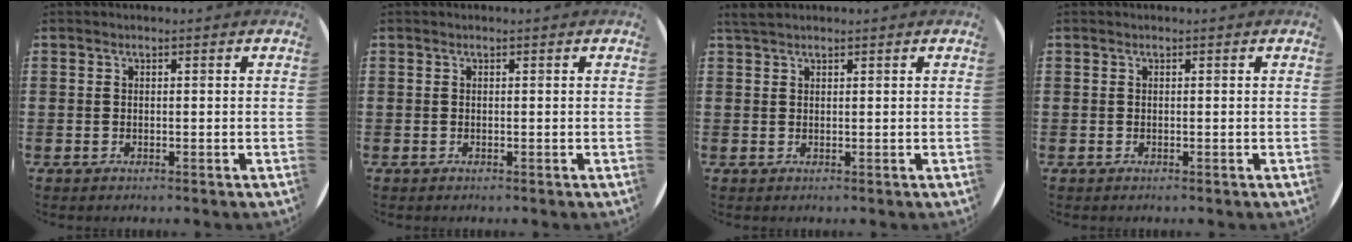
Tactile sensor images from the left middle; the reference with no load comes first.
{"total": 0.0}
{"total": 1.4, "force": [1.3, 0.2, 0.5], "torque": [-0.012, 0.003, 0.024]}
{"total": 0.0}